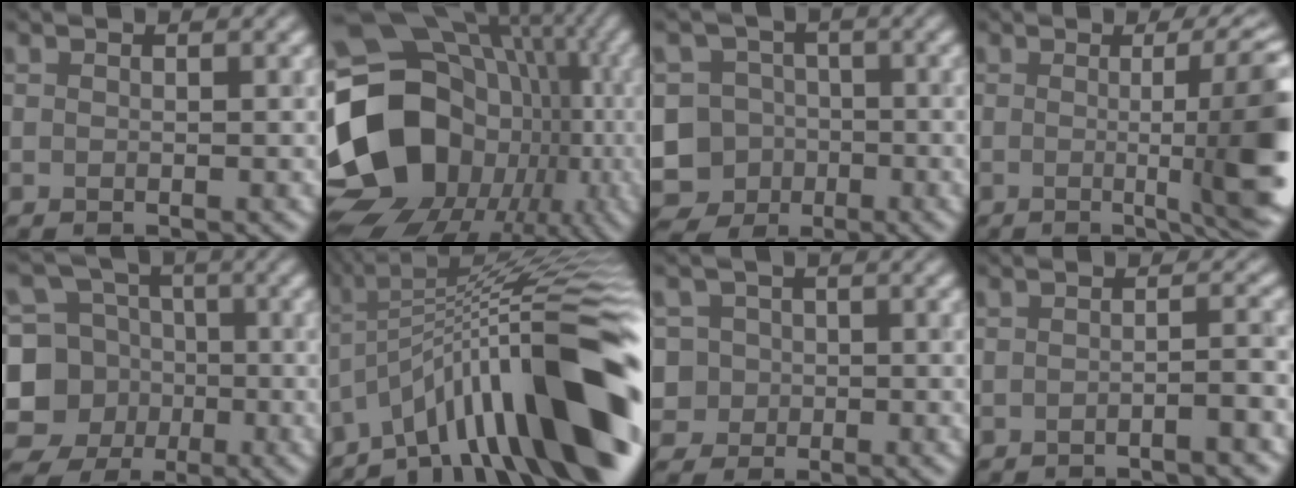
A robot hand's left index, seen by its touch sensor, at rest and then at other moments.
{"total": 19.0, "force": [-3.0, 15.7, 10.2], "torque": [-0.187, 0.014, -0.043]}
{"total": 12.4, "force": [-5.5, 10.8, 2.6], "torque": [-0.078, -0.021, -0.104]}
{"total": 11.1, "force": [-0.5, 2.5, 10.8], "torque": [-0.117, 0.003, -0.001]}
{"total": 11.5, "force": [-3.3, 10.4, 3.6], "torque": [-0.102, -0.012, -0.070]}
{"total": 15.6, "force": [-5.9, 3.0, 14.2], "torque": [-0.196, 0.045, -0.099]}
{"total": 4.6, "force": [-0.5, 4.4, 1.2], "torque": [-0.016, 0.025, -0.030]}
{"total": 1.8, "force": [-1.2, 0.1, 1.4], "torque": [-0.016, 0.011, -0.023]}